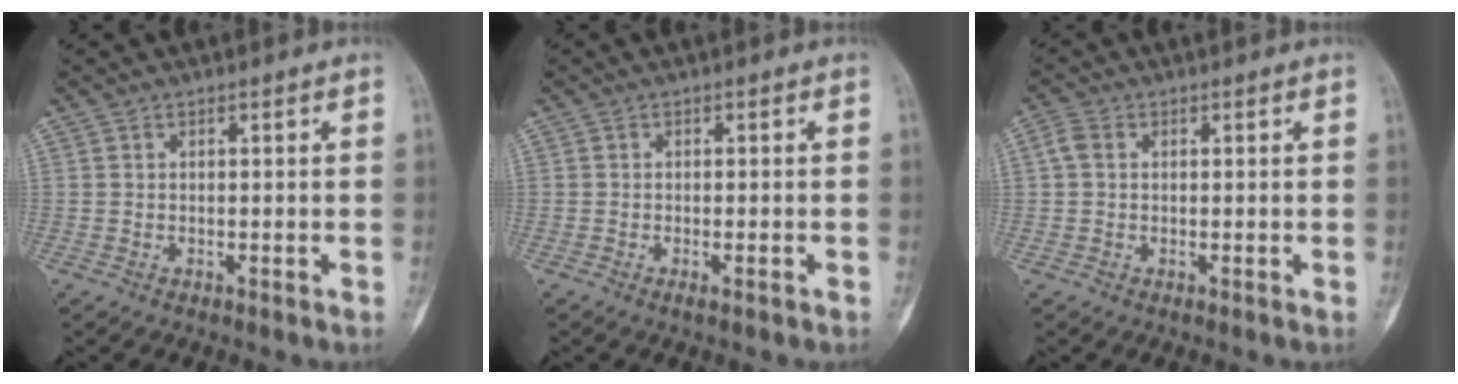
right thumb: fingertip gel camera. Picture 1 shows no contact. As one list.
[{"total": 1.4, "force": [-0.8, 0.2, 1.2], "torque": [-0.017, 0.000, -0.011]}, {"total": 2.2, "force": [0.3, 1.7, 1.4], "torque": [-0.034, 0.008, 0.005]}]